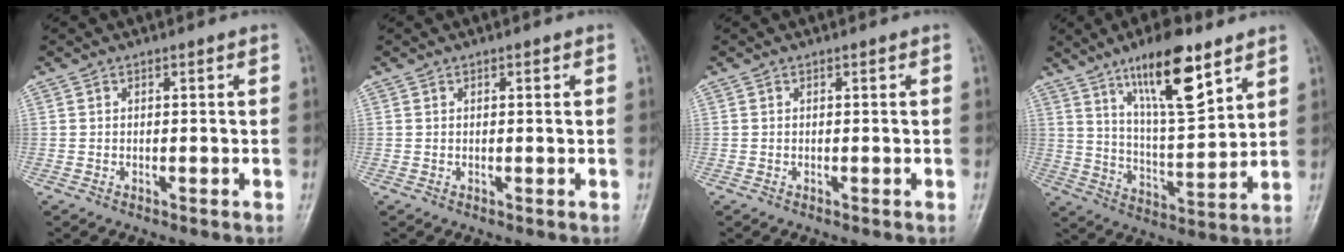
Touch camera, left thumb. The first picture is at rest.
{"total": 0.6, "force": [0.2, 0.3, 0.5], "torque": [-0.007, 0.000, 0.003]}
{"total": 0.0}
{"total": 15.4, "force": [9.3, 4.5, 11.4], "torque": [-0.168, -0.053, 0.163]}